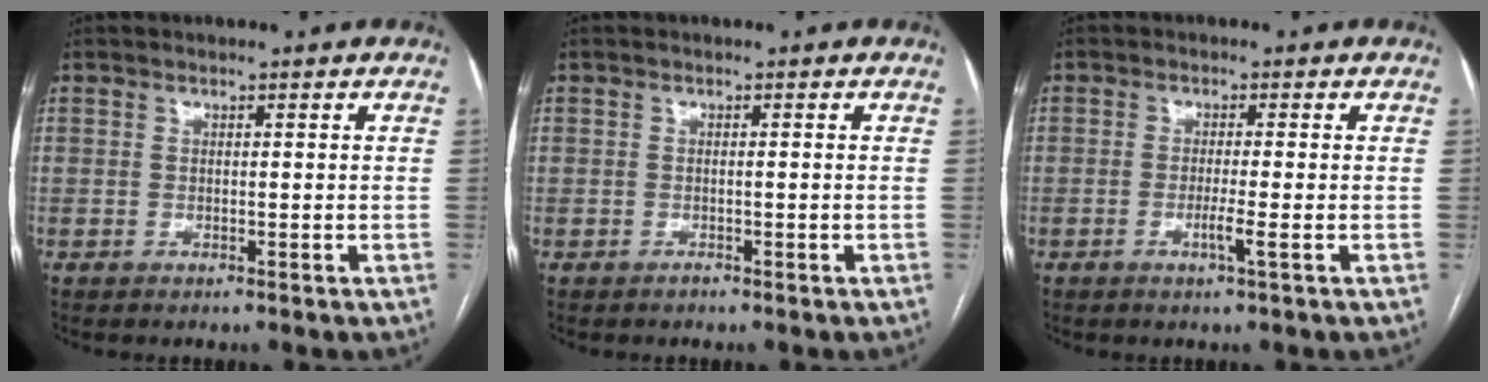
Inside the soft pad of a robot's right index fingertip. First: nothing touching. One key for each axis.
{"total": 0.5, "fx": -0.4, "fy": 0.3, "fz": 0.0, "tx": 0.001, "ty": 0.001, "tz": -0.009}
{"total": 2.5, "fx": -0.9, "fy": -0.5, "fz": 2.3, "tx": -0.045, "ty": -0.005, "tz": -0.017}